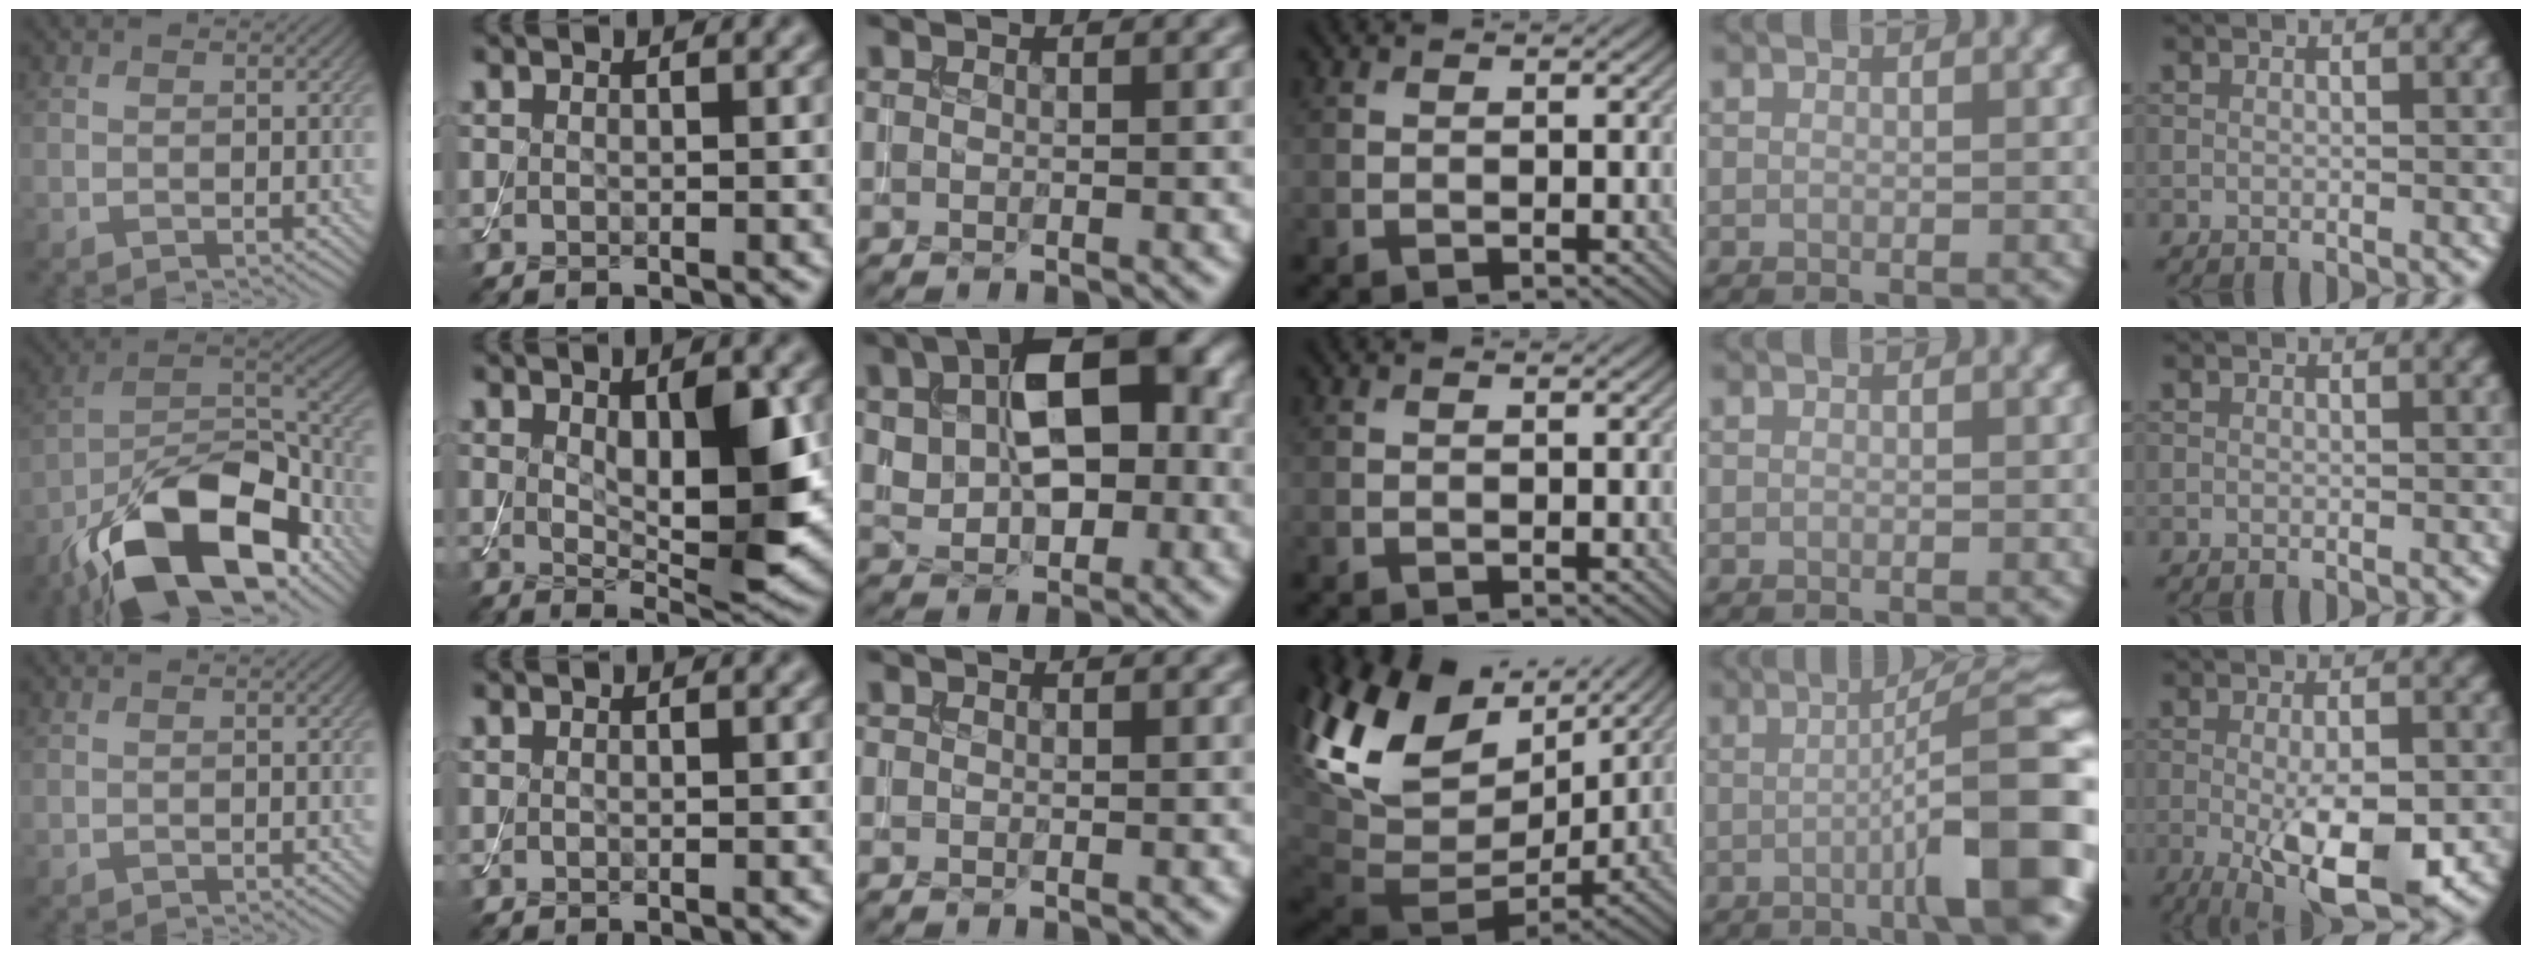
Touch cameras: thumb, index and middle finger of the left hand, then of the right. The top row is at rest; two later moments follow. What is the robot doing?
{"motion": "assemble", "object": "toy tower of hanoi"}